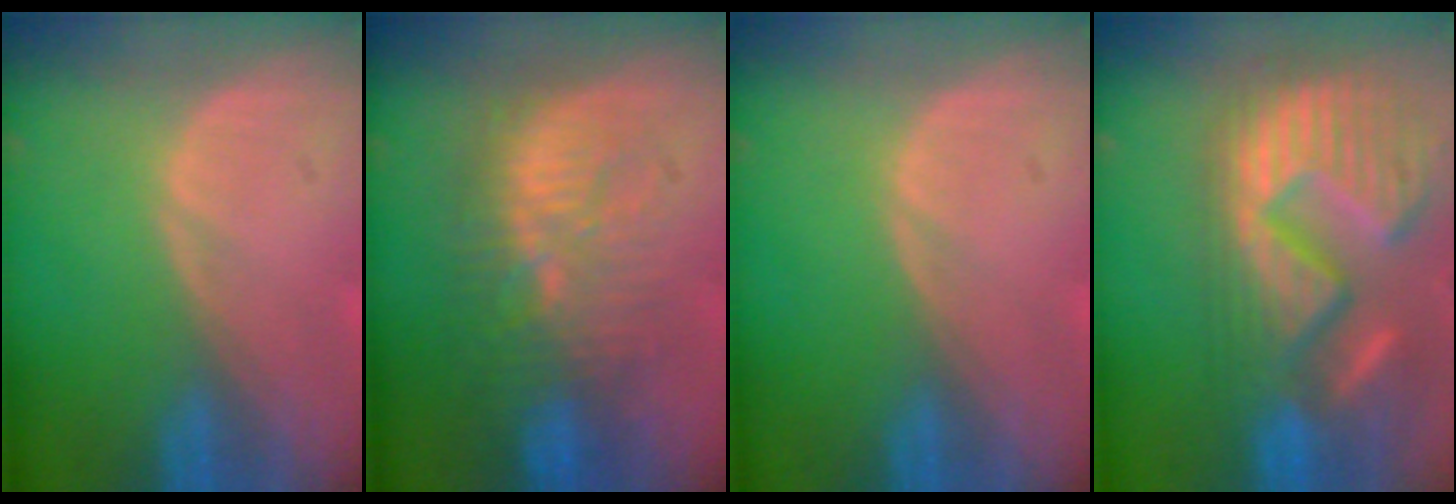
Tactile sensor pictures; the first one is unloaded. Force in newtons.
{"total": 9.2, "press": 9.0, "slide": 2.0}
{"total": 0.0}
{"total": 15.3, "press": 12.7, "slide": 8.4}